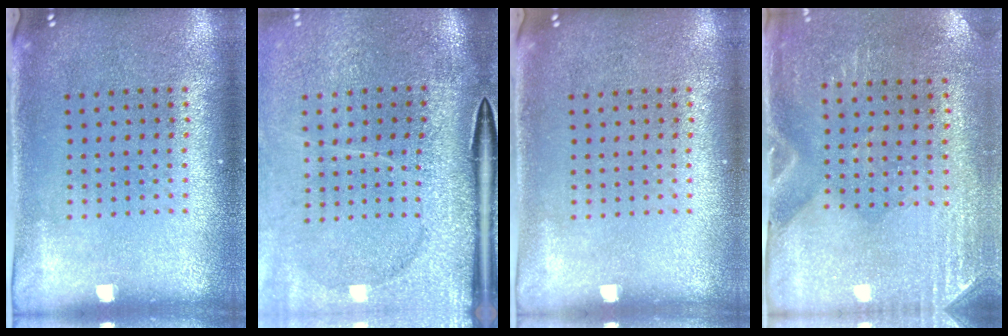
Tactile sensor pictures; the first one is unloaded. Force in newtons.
{"total": 4.4, "press": 3.5, "slide": 2.6}
{"total": 0.0}
{"total": 3.0, "press": 2.6, "slide": 1.4}